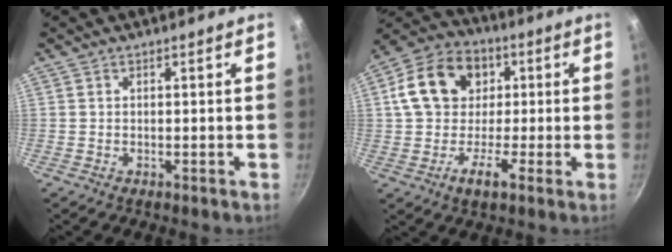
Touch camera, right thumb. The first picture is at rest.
{"total": 14.3, "force": [1.5, 11.3, 8.6], "torque": [-0.122, 0.033, 0.008]}